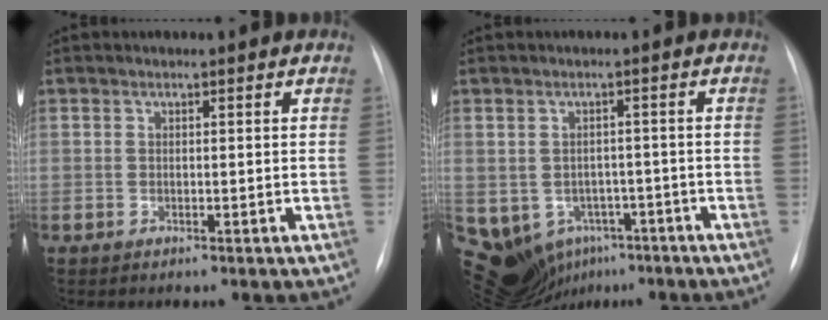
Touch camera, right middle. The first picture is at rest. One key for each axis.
{"total": 17.7, "fx": -8.1, "fy": 14.0, "fz": 7.0, "tx": -0.197, "ty": 0.010, "tz": -0.094}